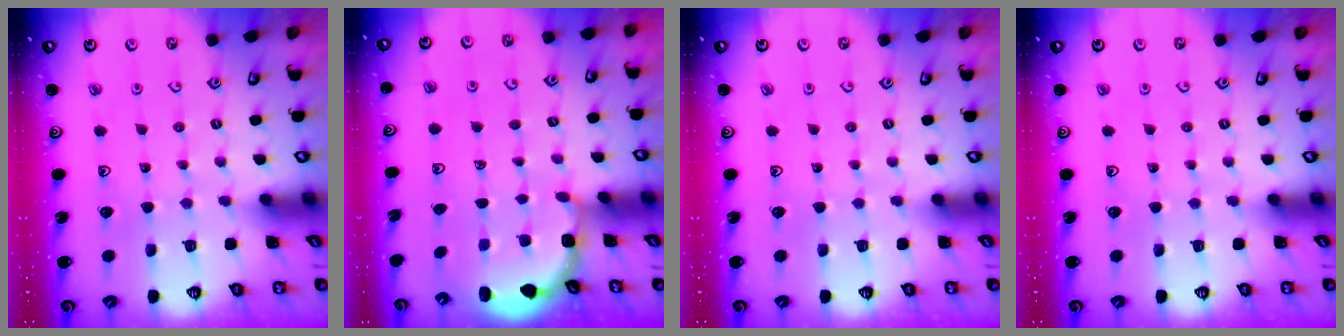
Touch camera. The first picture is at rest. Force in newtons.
{"total": 2.9, "press": 2.4, "slide": 1.8}
{"total": 0.0}
{"total": 0.0}